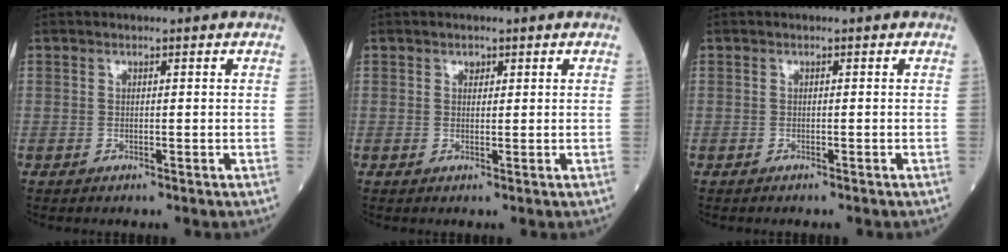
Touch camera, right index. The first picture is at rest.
{"total": 0.9, "force": [0.5, 0.7, 0.4], "torque": [-0.003, -0.003, 0.007]}
{"total": 0.7, "force": [-0.7, 0.1, 0.2], "torque": [-0.005, -0.001, -0.010]}